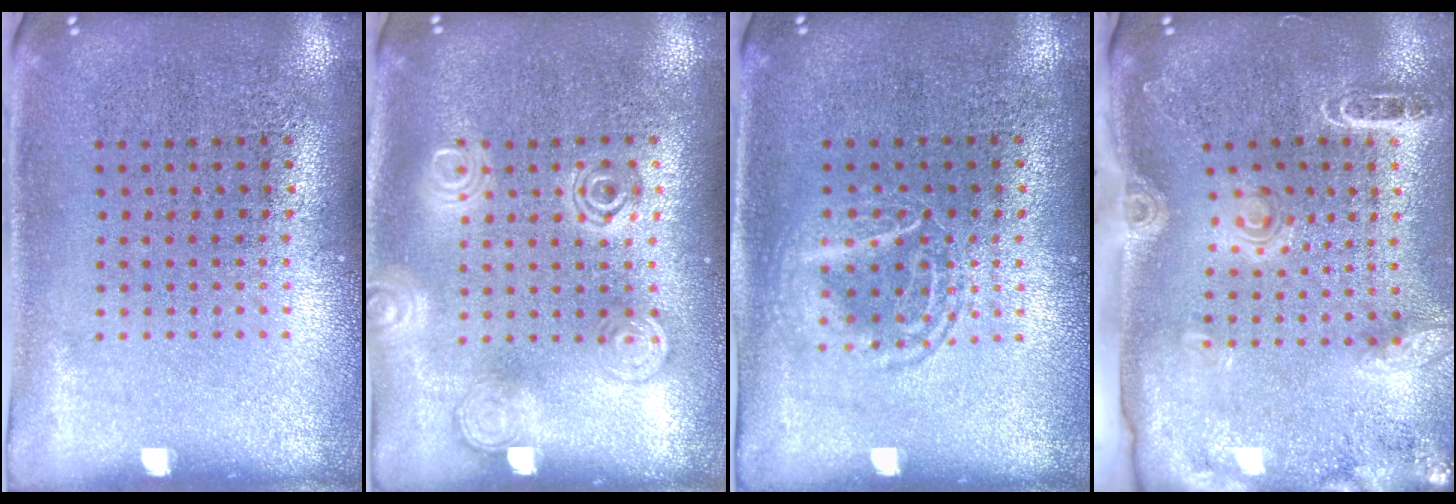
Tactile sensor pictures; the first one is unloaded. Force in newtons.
{"total": 1.3, "press": 1.3, "slide": 0.1}
{"total": 1.2, "press": 1.1, "slide": 0.2}
{"total": 2.0, "press": 1.8, "slide": 0.7}